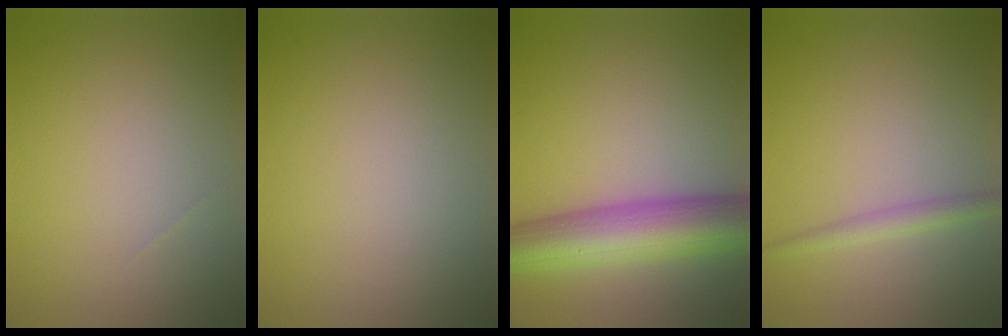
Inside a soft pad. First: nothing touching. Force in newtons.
{"total": 0.0}
{"total": 9.3, "press": 9.3, "slide": 0.2}
{"total": 1.7, "press": 1.7, "slide": 0.0}